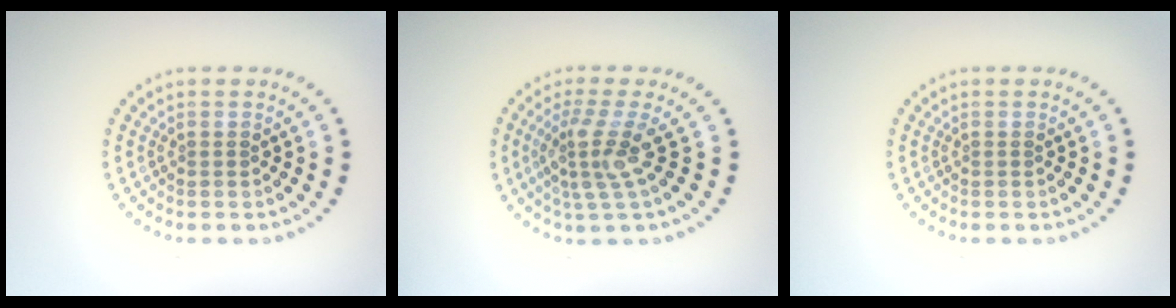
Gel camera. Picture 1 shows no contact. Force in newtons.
{"total": 3.6, "press": 2.5, "slide": 2.6}
{"total": 0.0}